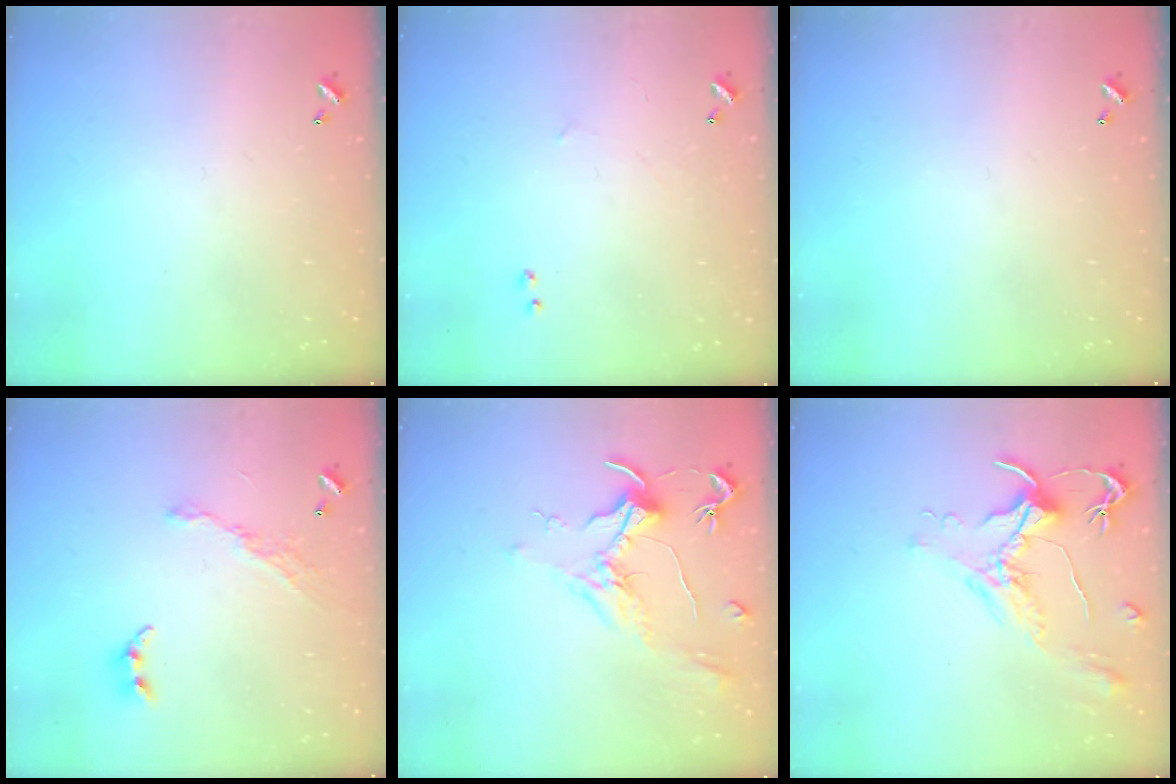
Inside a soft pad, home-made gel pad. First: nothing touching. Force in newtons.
{"total": 2.5, "press": 2.4, "slide": 0.4}
{"total": 0.0}
{"total": 8.2, "press": 8.2, "slide": 0.9}
{"total": 1.9, "press": 1.7, "slide": 0.9}
{"total": 1.6, "press": 1.5, "slide": 0.7}